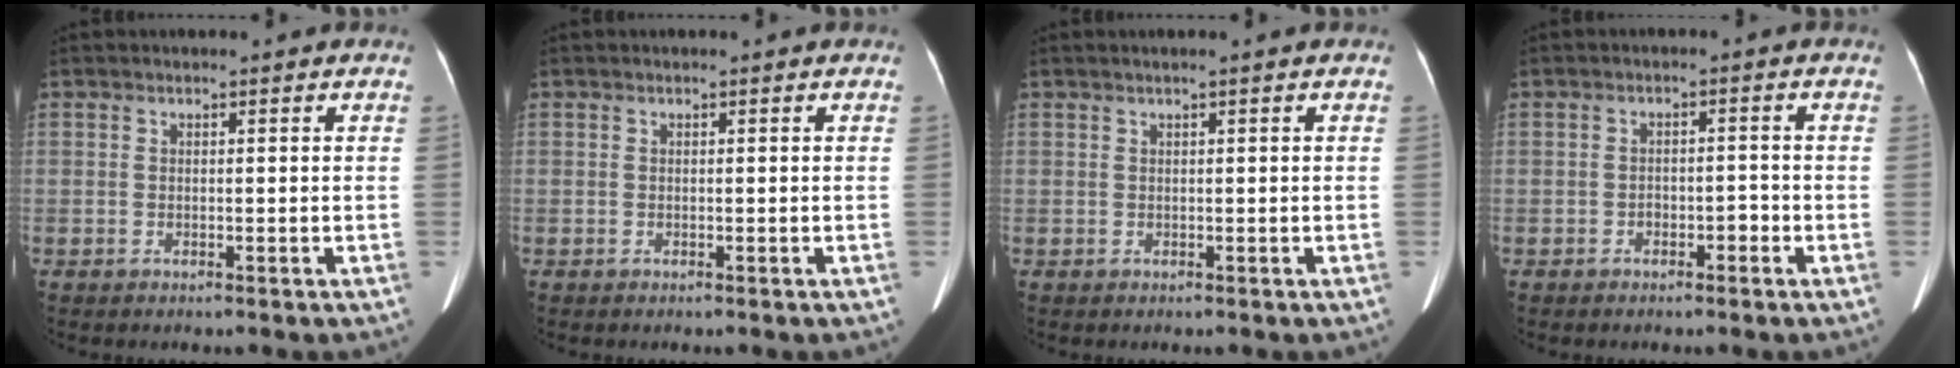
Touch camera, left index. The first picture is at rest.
{"total": 0.0}
{"total": 0.8, "force": [0.4, -0.2, 0.7], "torque": [-0.020, 0.005, 0.011]}
{"total": 2.0, "force": [-1.2, 1.0, 1.2], "torque": [-0.020, 0.007, -0.018]}